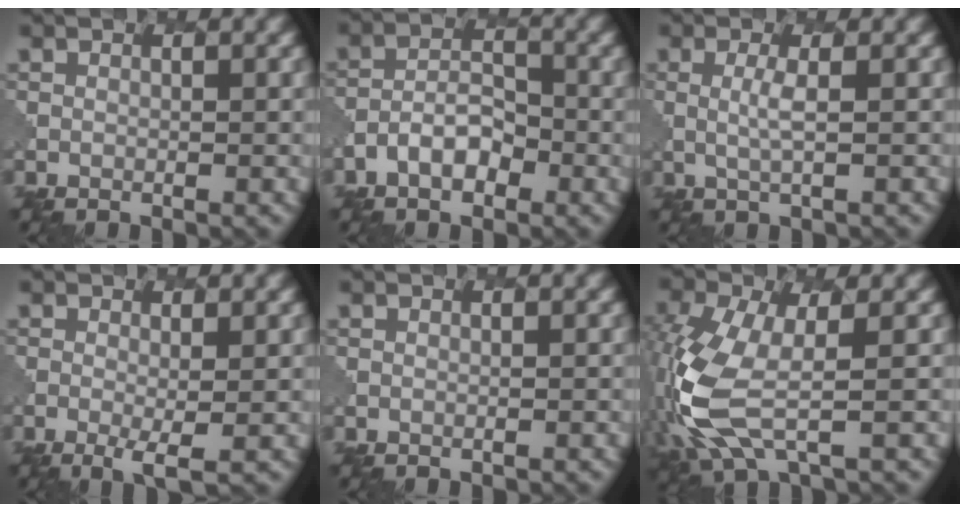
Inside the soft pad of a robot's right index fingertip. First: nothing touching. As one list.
[{"total": 3.4, "force": [-1.9, 2.0, 2.0], "torque": [-0.036, 0.004, -0.034]}, {"total": 1.4, "force": [0.4, 0.2, 1.3], "torque": [-0.031, -0.004, 0.009]}, {"total": 2.1, "force": [-0.4, 0.5, 2.0], "torque": [-0.042, -0.010, -0.005]}, {"total": 0.0}, {"total": 8.0, "force": [-1.5, 3.6, 7.0], "torque": [-0.194, -0.016, -0.031]}]